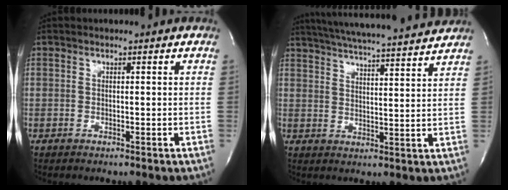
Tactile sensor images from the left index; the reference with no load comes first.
{"total": 18.9, "force": [17.3, 0.3, 7.6], "torque": [-0.133, 0.006, 0.241]}